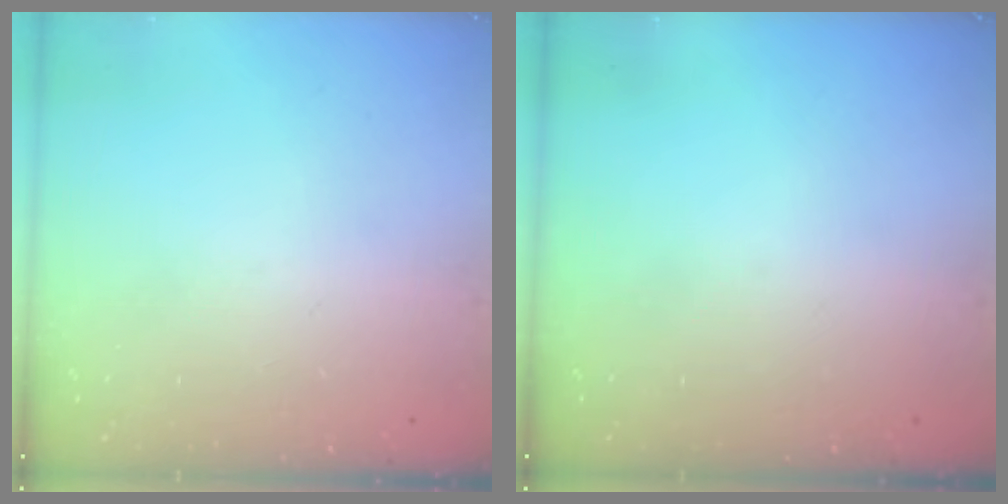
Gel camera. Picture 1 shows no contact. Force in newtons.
{"total": 0.0}